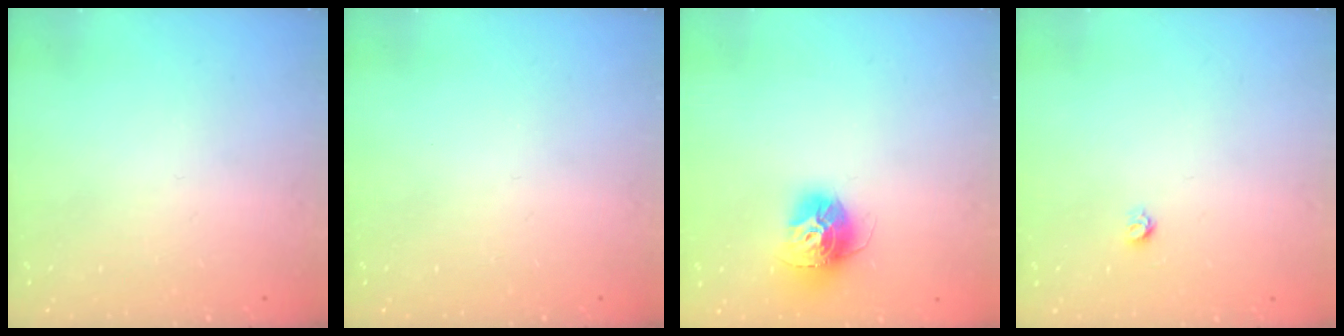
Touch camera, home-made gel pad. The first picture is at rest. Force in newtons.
{"total": 0.0}
{"total": 13.8, "press": 13.8, "slide": 1.0}
{"total": 3.4, "press": 3.4, "slide": 0.2}